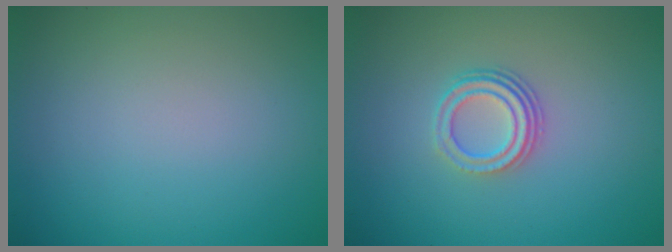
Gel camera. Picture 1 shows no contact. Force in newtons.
{"total": 3.2, "press": 2.3, "slide": 2.3}